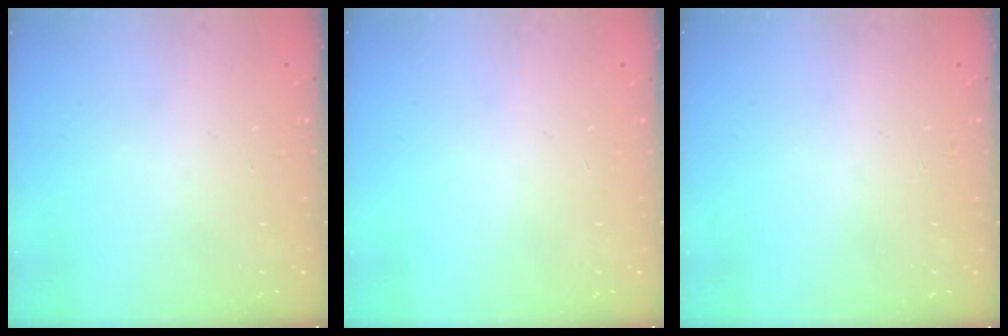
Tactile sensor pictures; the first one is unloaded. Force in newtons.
{"total": 0.0}
{"total": 0.0}